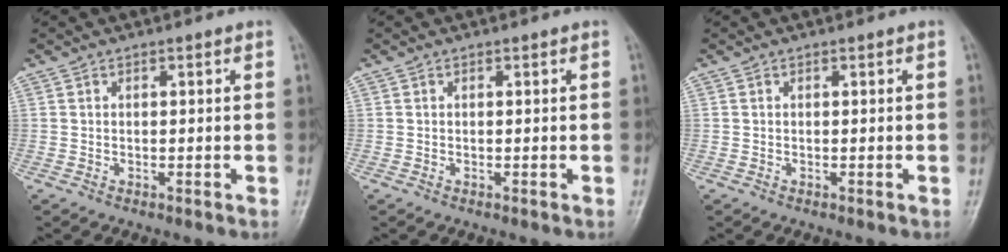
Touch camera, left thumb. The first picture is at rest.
{"total": 0.0}
{"total": 0.0}